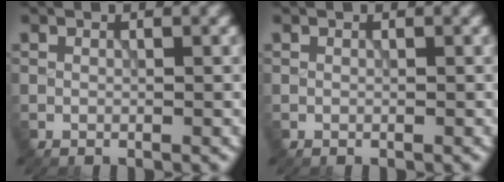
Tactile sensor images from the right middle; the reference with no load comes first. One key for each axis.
{"total": 0.0}